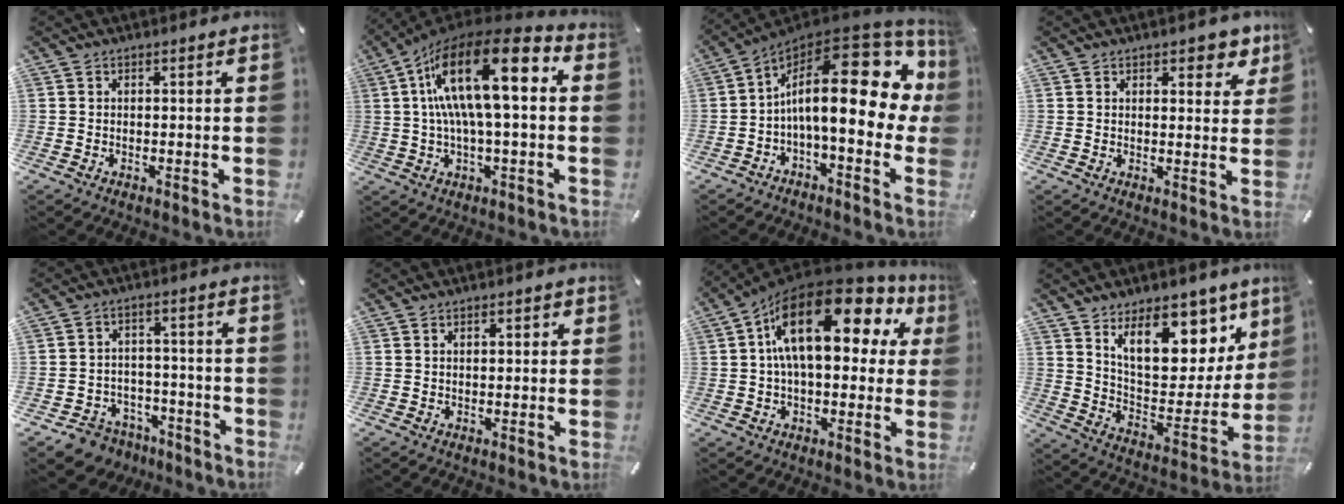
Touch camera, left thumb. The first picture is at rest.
{"total": 20.7, "force": [4.5, 7.3, 18.9], "torque": [-0.340, -0.023, 0.068]}
{"total": 23.2, "force": [3.7, 10.1, 20.5], "torque": [-0.344, -0.050, 0.064]}
{"total": 5.5, "force": [3.7, 3.0, 2.7], "torque": [-0.014, -0.022, 0.059]}
{"total": 6.5, "force": [-4.6, 4.4, 1.2], "torque": [-0.017, 0.031, -0.085]}
{"total": 1.8, "force": [0.5, 1.1, 1.4], "torque": [-0.021, 0.004, 0.005]}
{"total": 21.1, "force": [7.5, 9.8, 17.2], "torque": [-0.290, -0.037, 0.116]}
{"total": 18.3, "force": [12.1, 9.6, 9.8], "torque": [-0.147, -0.085, 0.212]}